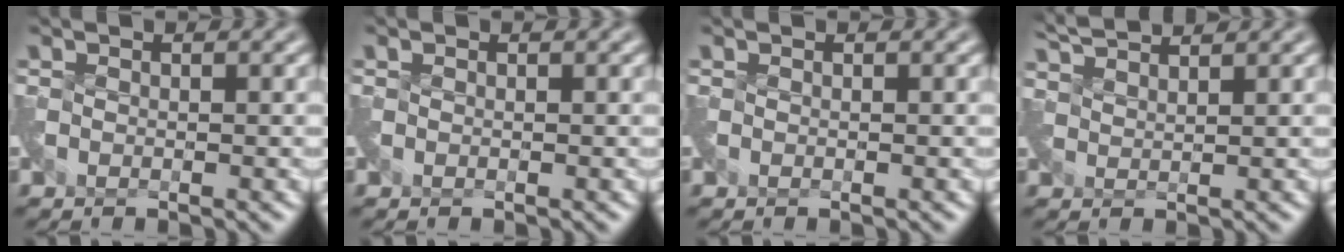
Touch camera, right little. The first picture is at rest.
{"total": 0.0}
{"total": 0.0}
{"total": 3.1, "force": [3.1, -0.3, 0.1], "torque": [-0.012, 0.009, 0.068]}